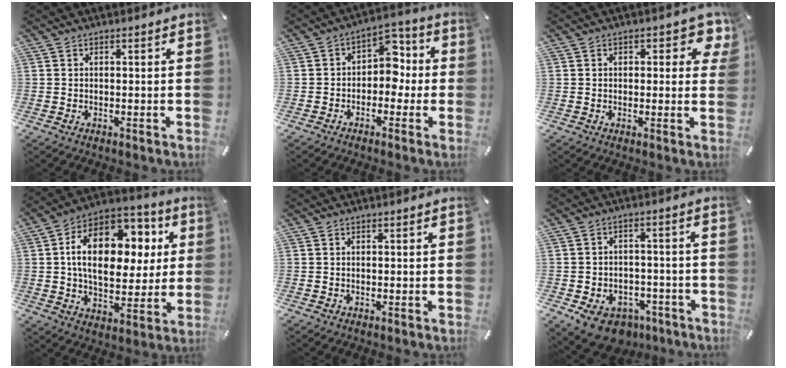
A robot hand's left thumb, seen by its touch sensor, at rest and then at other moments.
{"total": 7.7, "force": [-0.5, 5.9, 4.8], "torque": [-0.062, 0.012, -0.016]}
{"total": 4.9, "force": [2.1, 2.6, 3.5], "torque": [-0.034, -0.004, 0.029]}
{"total": 19.1, "force": [4.6, 12.7, 13.5], "torque": [-0.225, -0.007, 0.081]}
{"total": 0.0}
{"total": 7.5, "force": [-4.2, 5.5, 3.0], "torque": [-0.058, 0.036, -0.072]}